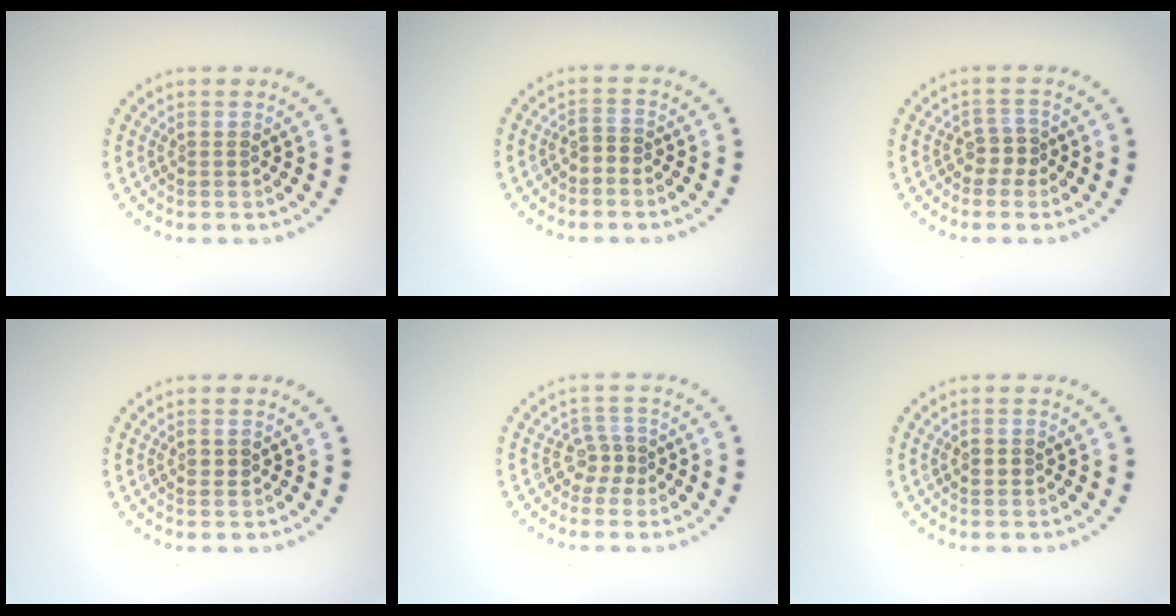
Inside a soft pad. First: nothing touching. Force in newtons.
{"total": 1.2, "press": 1.0, "slide": 0.7}
{"total": 1.6, "press": 1.2, "slide": 1.0}
{"total": 1.0, "press": 1.0, "slide": 0.1}
{"total": 2.0, "press": 1.5, "slide": 1.3}
{"total": 1.1, "press": 1.1, "slide": 0.1}